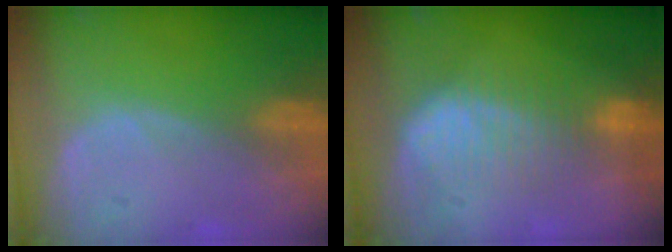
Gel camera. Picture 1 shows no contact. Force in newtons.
{"total": 6.9, "press": 6.8, "slide": 1.1}